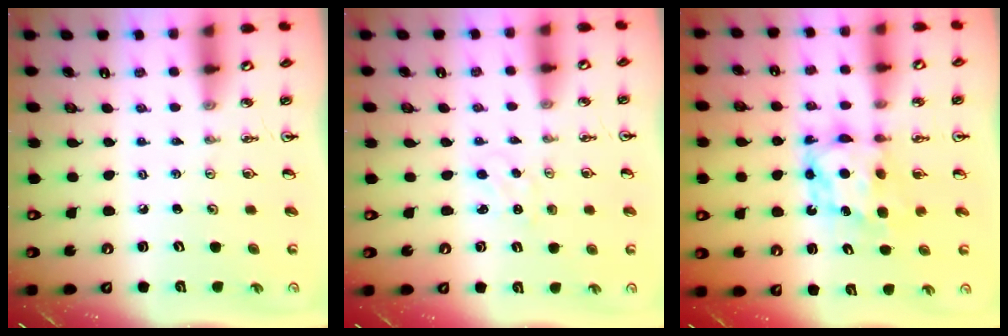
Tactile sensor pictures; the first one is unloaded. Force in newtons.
{"total": 0.0}
{"total": 6.3, "press": 6.3, "slide": 0.5}